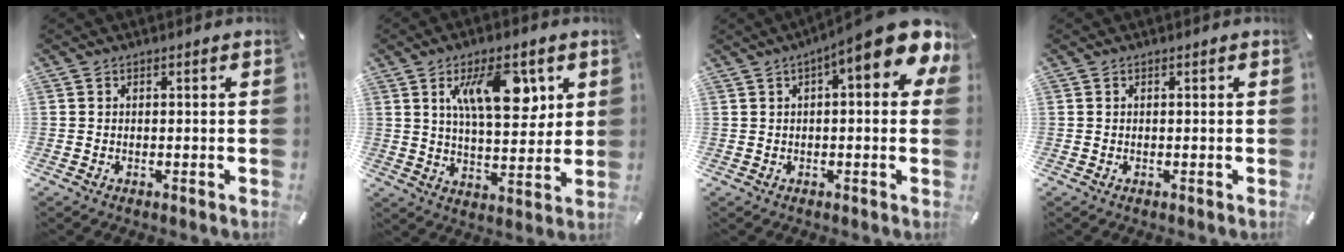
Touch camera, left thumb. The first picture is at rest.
{"total": 15.0, "force": [6.5, 7.1, 11.5], "torque": [-0.181, -0.009, 0.108]}
{"total": 12.2, "force": [5.6, 2.8, 10.5], "torque": [-0.146, -0.039, 0.088]}
{"total": 0.0}